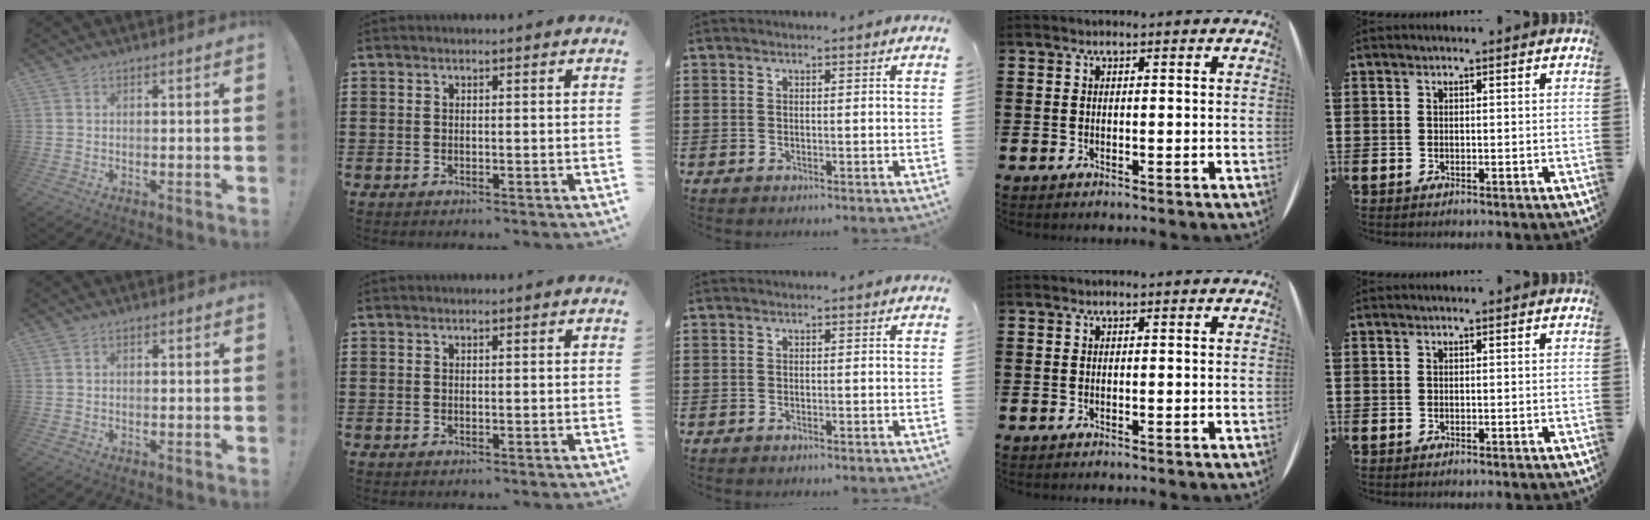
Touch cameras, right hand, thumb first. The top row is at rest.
{"thumb": {"total": 0.8, "force": [-0.4, 0.6, 0.4], "torque": [-0.007, 0.004, -0.007]}, "middle": {"total": 0.5, "force": [-0.5, 0.0, 0.2], "torque": [-0.005, -0.001, -0.010]}}